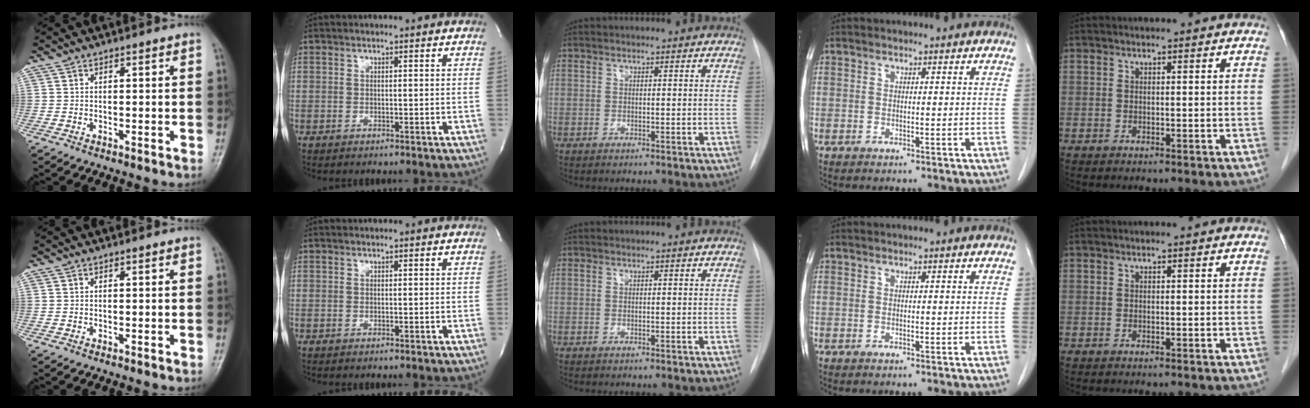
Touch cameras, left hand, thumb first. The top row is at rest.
{}